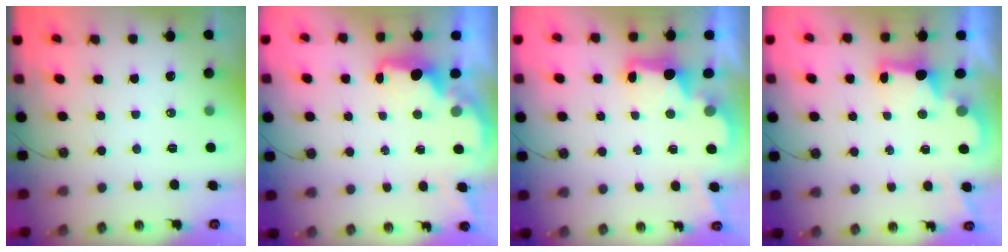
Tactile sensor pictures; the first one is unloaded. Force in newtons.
{"total": 2.0, "press": 1.8, "slide": 0.8}
{"total": 2.9, "press": 2.8, "slide": 0.6}
{"total": 2.3, "press": 2.2, "slide": 0.7}